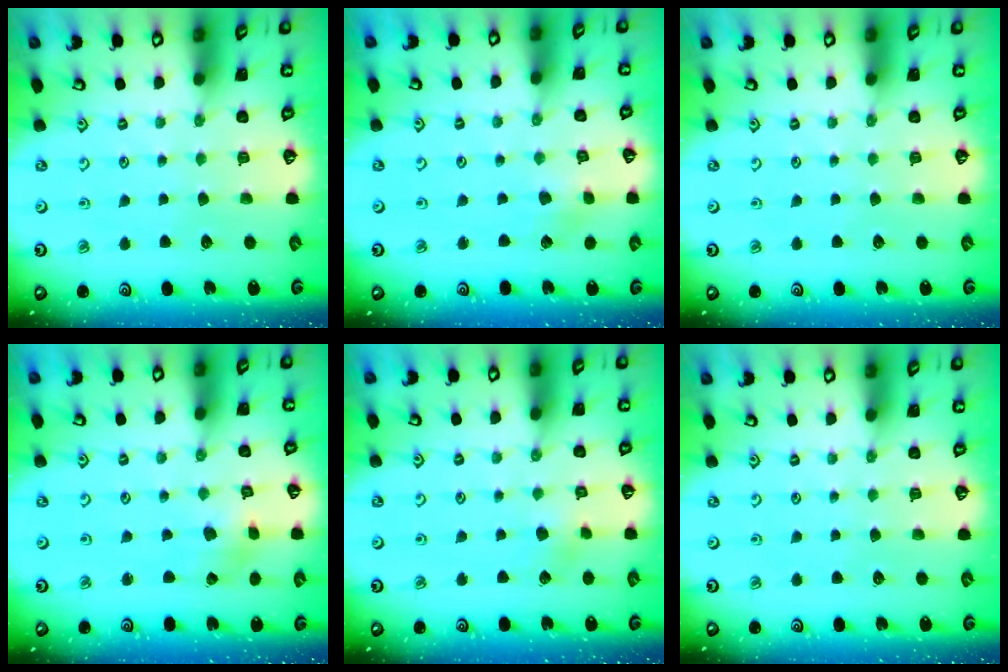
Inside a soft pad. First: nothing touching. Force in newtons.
{"total": 2.5, "press": 2.4, "slide": 0.3}
{"total": 0.0}
{"total": 2.6, "press": 2.5, "slide": 0.5}
{"total": 3.2, "press": 3.2, "slide": 0.3}
{"total": 0.0}